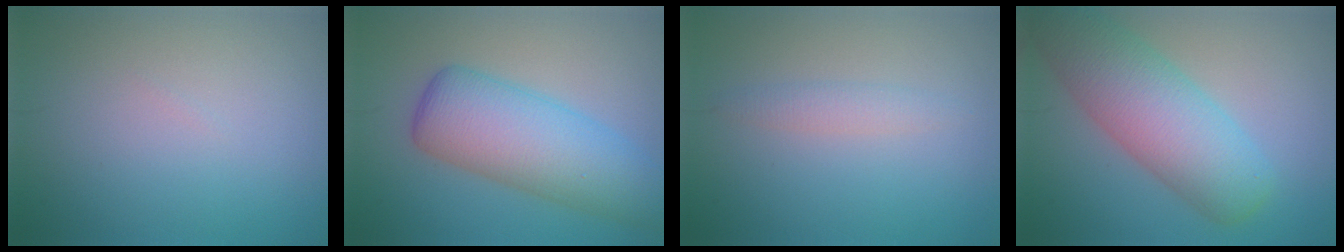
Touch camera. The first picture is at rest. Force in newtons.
{"total": 8.2, "press": 8.2, "slide": 0.3}
{"total": 1.5, "press": 1.4, "slide": 0.1}
{"total": 8.3, "press": 8.3, "slide": 0.3}